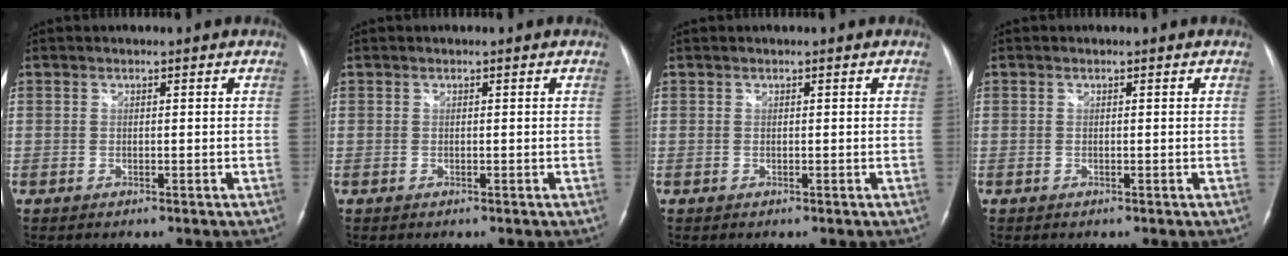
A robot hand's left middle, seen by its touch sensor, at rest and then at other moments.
{"total": 0.0}
{"total": 0.0}
{"total": 0.0}